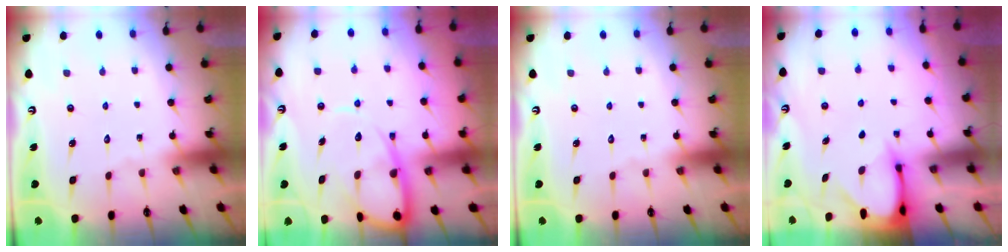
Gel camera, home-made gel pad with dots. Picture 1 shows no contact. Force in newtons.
{"total": 10.5, "press": 10.5, "slide": 0.8}
{"total": 0.0}
{"total": 3.3, "press": 3.3, "slide": 0.3}